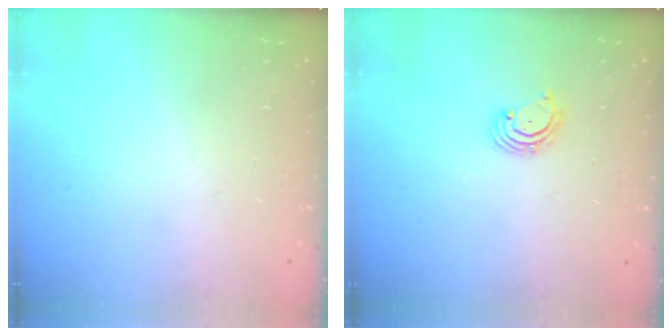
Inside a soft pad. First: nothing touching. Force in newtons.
{"total": 2.2, "press": 2.1, "slide": 0.7}